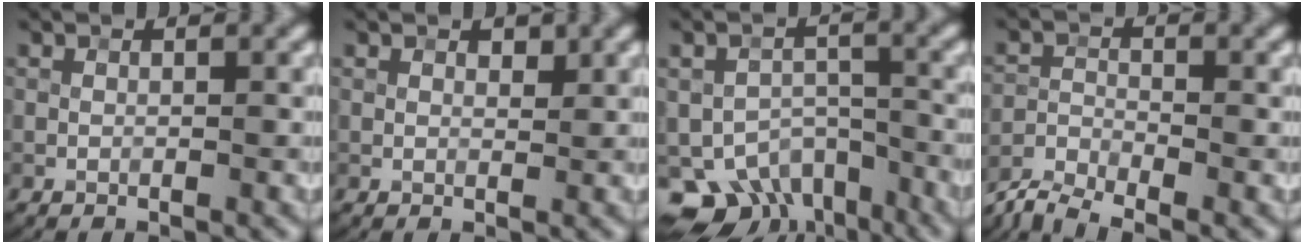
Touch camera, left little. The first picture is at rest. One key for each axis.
{"total": 1.1, "fx": 0.9, "fy": 0.5, "fz": 0.4, "tx": -0.009, "ty": 0.000, "tz": 0.017}
{"total": 8.4, "fx": -5.9, "fy": 5.0, "fz": 3.3, "tx": -0.053, "ty": -0.014, "tz": -0.087}
{"total": 4.2, "fx": -3.8, "fy": 0.7, "fz": 1.5, "tx": -0.029, "ty": -0.005, "tz": -0.085}